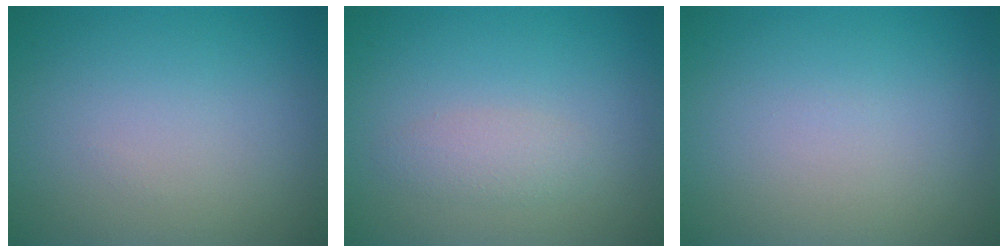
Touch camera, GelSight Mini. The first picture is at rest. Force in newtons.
{"total": 1.6, "press": 1.6, "slide": 0.1}
{"total": 0.0}